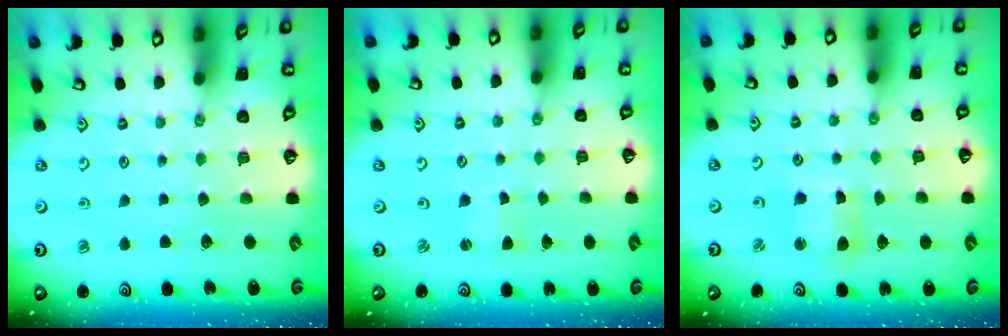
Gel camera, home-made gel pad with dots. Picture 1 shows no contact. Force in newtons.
{"total": 1.7, "press": 1.7, "slide": 0.4}
{"total": 5.9, "press": 5.9, "slide": 0.9}